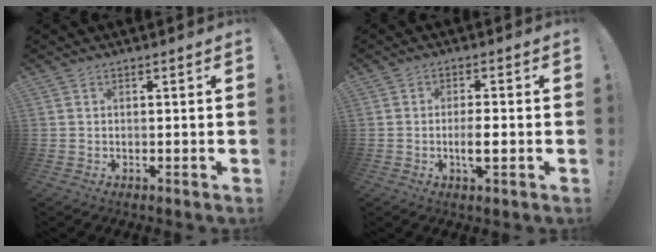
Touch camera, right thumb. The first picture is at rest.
{"total": 4.8, "force": [-1.2, 1.1, 4.5], "torque": [-0.089, -0.004, -0.025]}